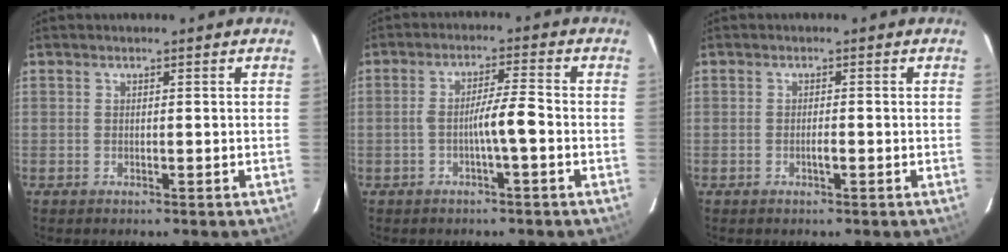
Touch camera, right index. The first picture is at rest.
{"total": 4.7, "force": [-1.5, -0.1, 4.5], "torque": [-0.078, 0.011, -0.025]}
{"total": 1.0, "force": [-0.5, 0.1, 0.9], "torque": [-0.018, 0.001, -0.008]}